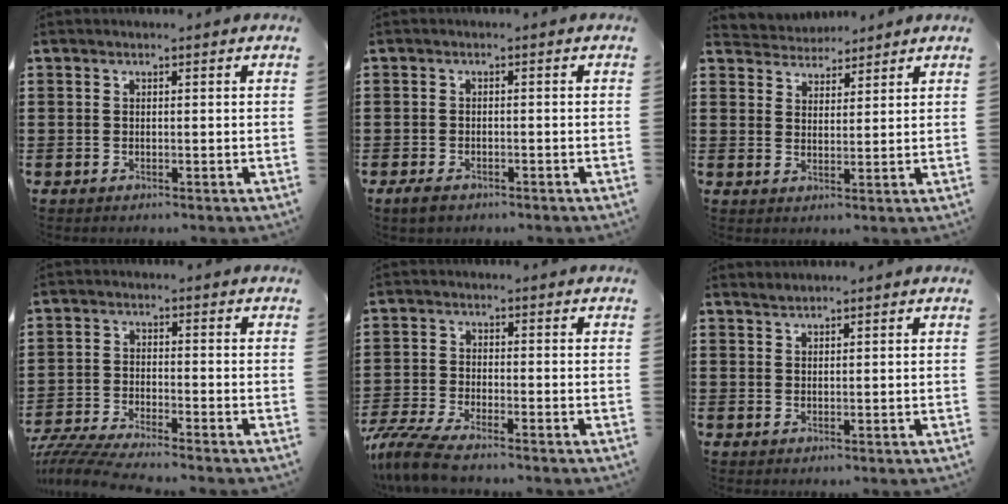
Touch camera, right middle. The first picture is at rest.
{"total": 1.5, "force": [-1.2, 0.7, 0.6], "torque": [-0.020, -0.005, -0.027]}
{"total": 3.6, "force": [3.5, 0.9, -0.7], "torque": [-0.002, -0.013, 0.065]}
{"total": 4.8, "force": [-4.6, -0.1, 1.4], "torque": [-0.044, -0.015, -0.097]}
{"total": 5.5, "force": [-4.8, 0.4, 2.5], "torque": [-0.075, -0.021, -0.103]}
{"total": 1.1, "force": [1.1, -0.2, 0.0], "torque": [-0.003, -0.001, 0.022]}